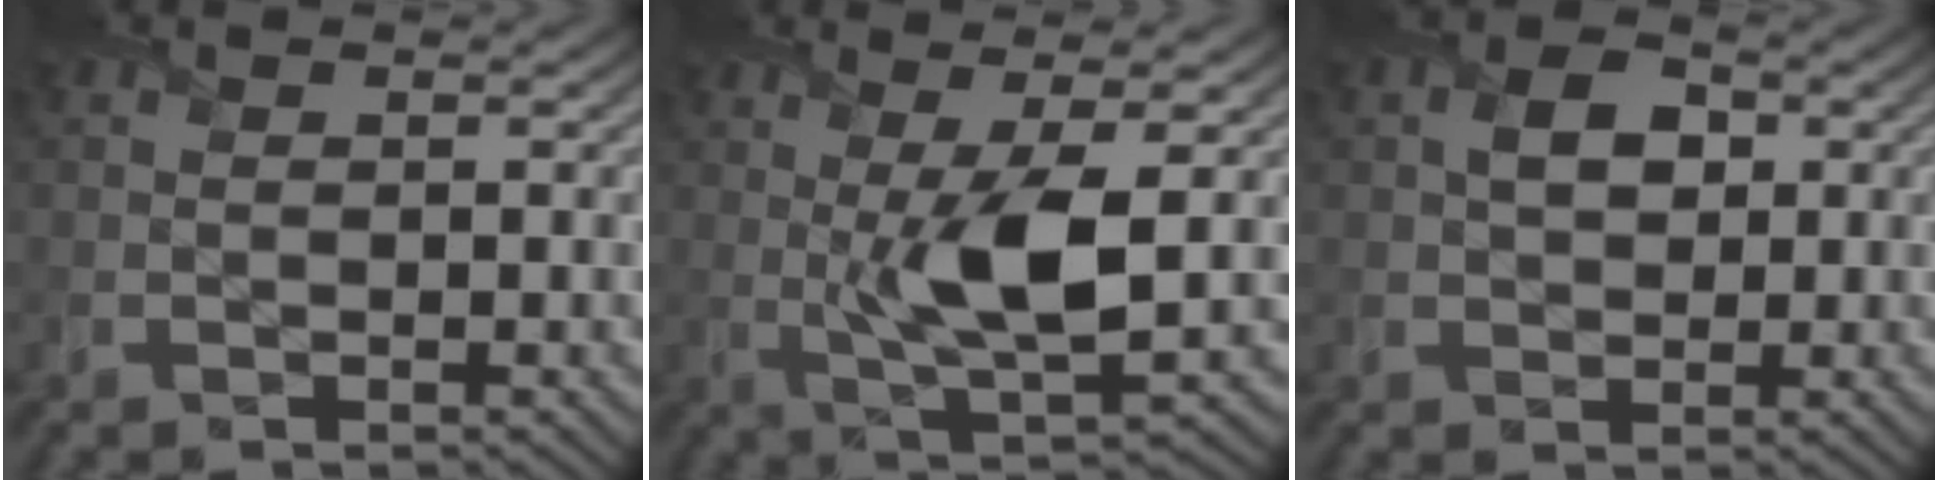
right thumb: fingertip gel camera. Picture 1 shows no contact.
{"total": 7.6, "force": [0.3, 2.2, 7.3], "torque": [-0.140, 0.000, 0.011]}
{"total": 3.7, "force": [0.8, 2.7, 2.4], "torque": [-0.049, 0.003, 0.010]}